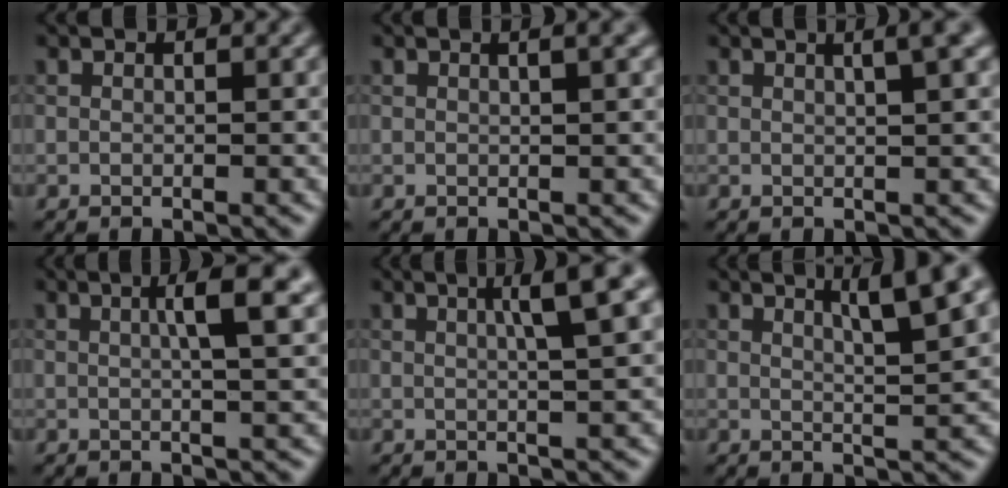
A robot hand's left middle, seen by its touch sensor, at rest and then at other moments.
{"total": 2.2, "force": [0.9, 0.7, 1.9], "torque": [-0.018, 0.002, 0.002]}
{"total": 2.9, "force": [1.3, 0.8, 2.4], "torque": [-0.021, 0.011, 0.004]}
{"total": 4.5, "force": [1.3, 0.7, 4.3], "torque": [-0.059, 0.009, 0.017]}
{"total": 5.0, "force": [1.7, 0.9, 4.6], "torque": [-0.055, 0.017, 0.022]}
{"total": 5.3, "force": [2.9, 0.8, 4.4], "torque": [-0.054, 0.009, 0.045]}